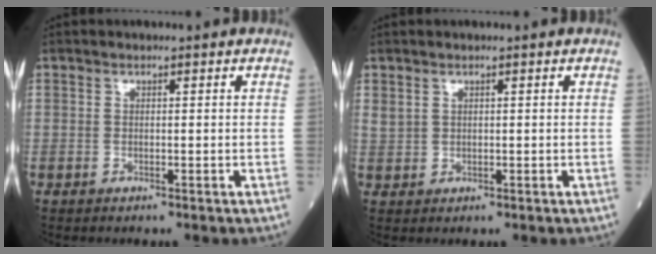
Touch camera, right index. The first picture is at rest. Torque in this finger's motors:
{"motor_torque": [0.29, 0.17, 0.03, 0.05]}